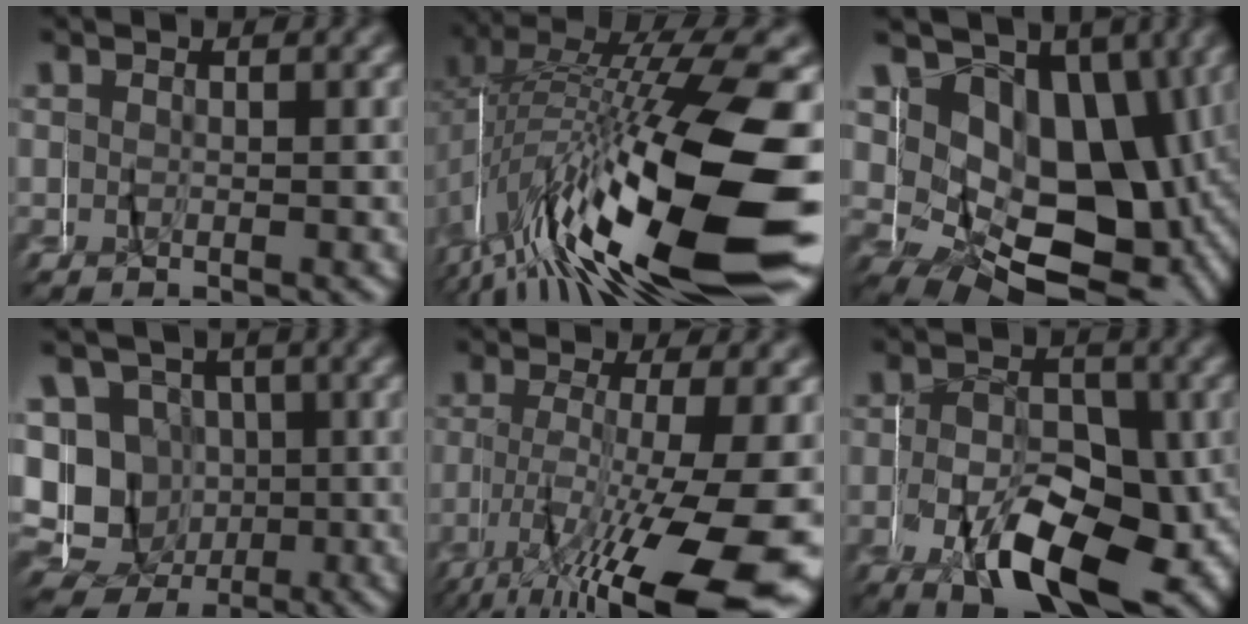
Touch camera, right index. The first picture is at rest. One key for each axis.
{"total": 16.9, "fx": -5.1, "fy": 6.1, "fz": 14.9, "tx": -0.254, "ty": -0.013, "tz": -0.058}
{"total": 16.0, "fx": -1.1, "fy": 11.4, "fz": 11.3, "tx": -0.195, "ty": -0.024, "tz": -0.012}
{"total": 13.4, "fx": -1.1, "fy": 12.5, "fz": 4.7, "tx": -0.115, "ty": -0.031, "tz": -0.030}
{"total": 10.8, "fx": -4.9, "fy": 2.7, "fz": 9.2, "tx": -0.147, "ty": -0.022, "tz": -0.064}
{"total": 10.4, "fx": -4.8, "fy": 5.8, "fz": 7.2, "tx": -0.110, "ty": -0.027, "tz": -0.072}